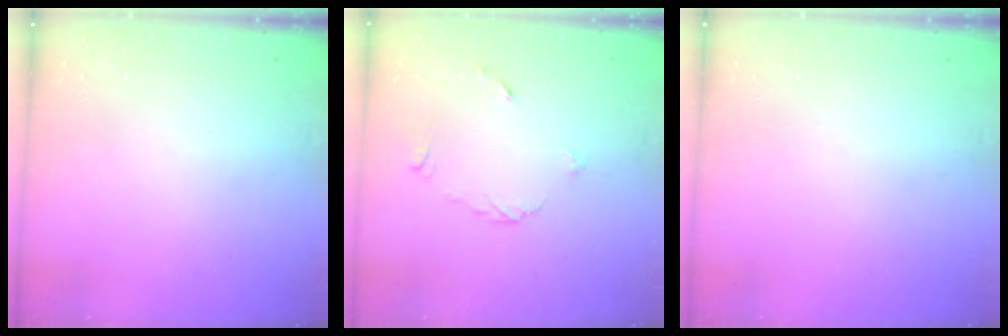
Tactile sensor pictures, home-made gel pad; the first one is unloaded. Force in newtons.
{"total": 4.5, "press": 4.5, "slide": 0.6}
{"total": 0.0}